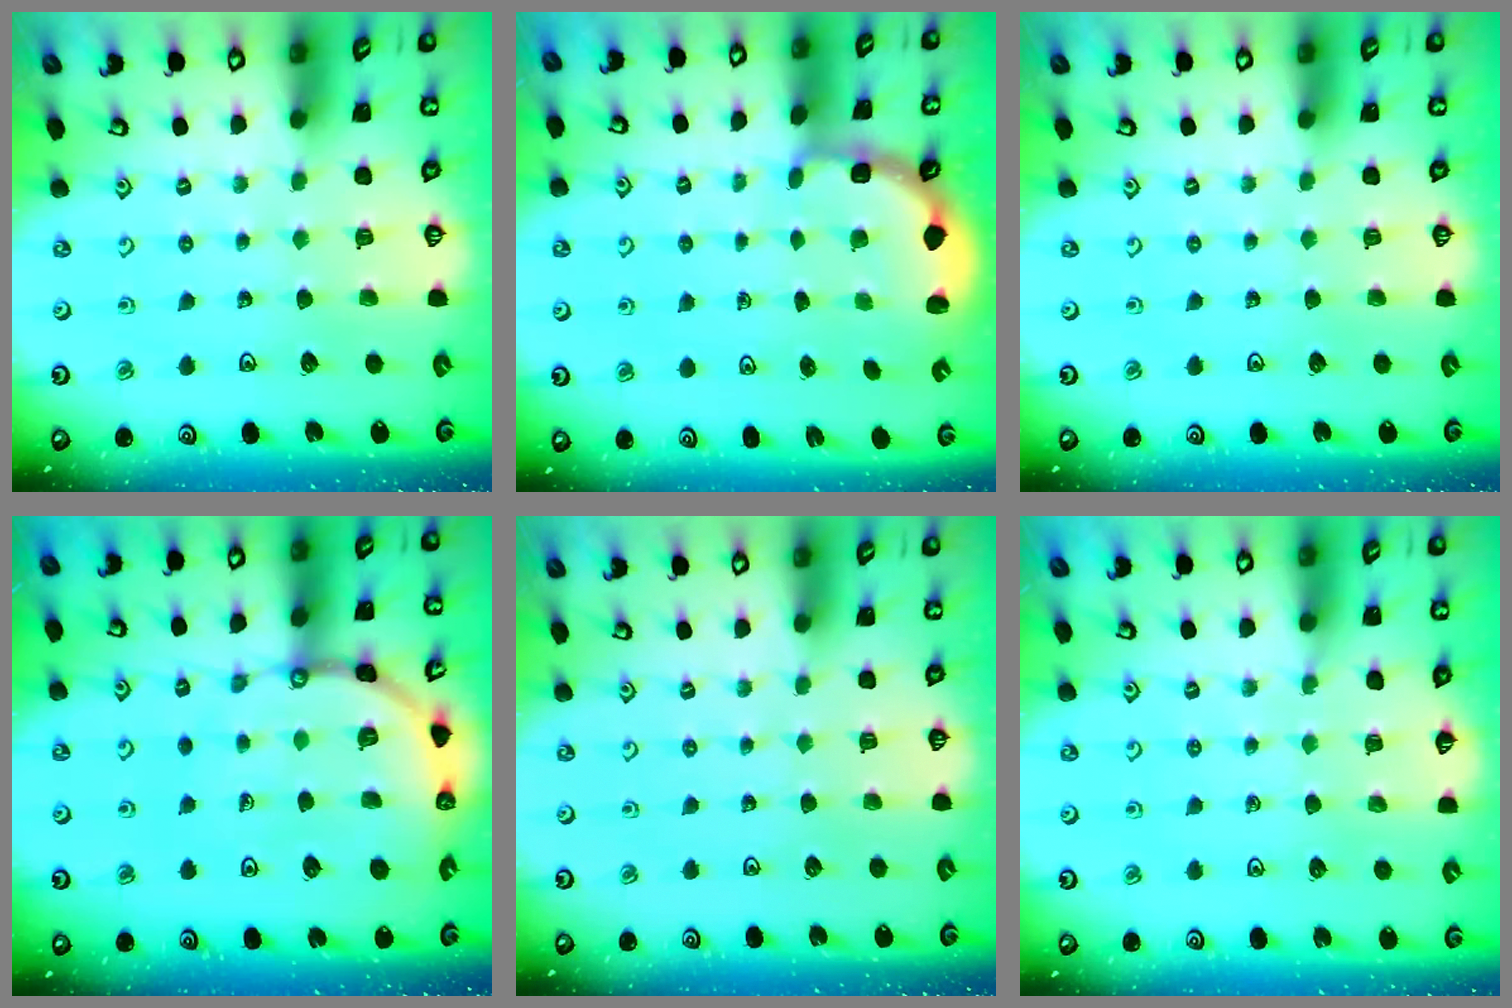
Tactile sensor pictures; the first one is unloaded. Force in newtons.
{"total": 2.7, "press": 2.3, "slide": 1.4}
{"total": 0.0}
{"total": 11.4, "press": 11.3, "slide": 1.5}
{"total": 0.0}
{"total": 4.6, "press": 4.5, "slide": 0.9}